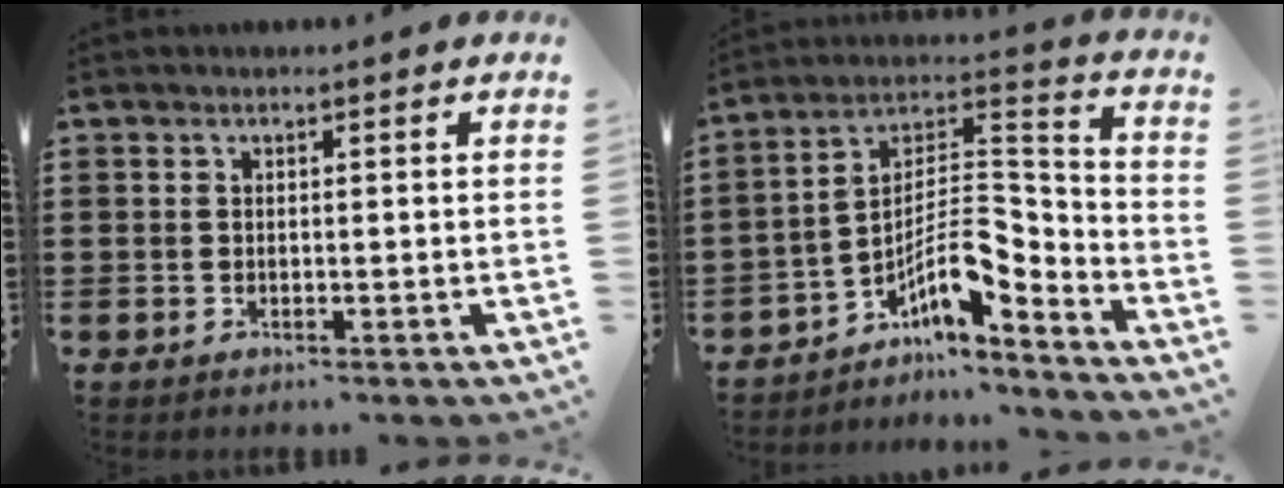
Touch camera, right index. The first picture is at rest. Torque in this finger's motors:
{"motor_torque": [0.64, -0.57, 0.59, 0.12]}